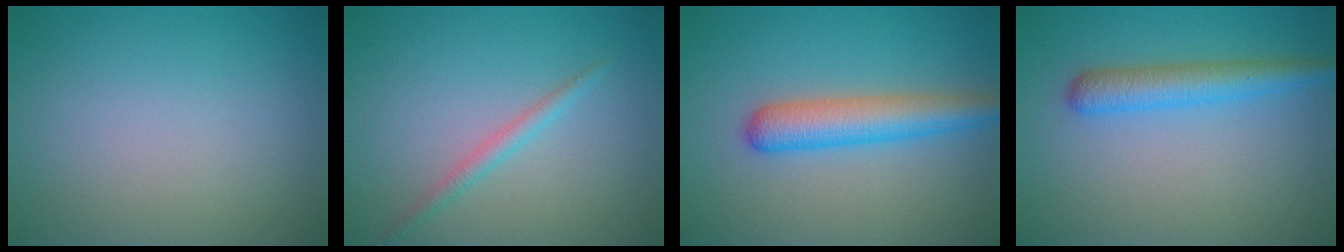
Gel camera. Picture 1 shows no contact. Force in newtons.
{"total": 1.5, "press": 1.5, "slide": 0.0}
{"total": 4.6, "press": 4.6, "slide": 0.2}
{"total": 3.4, "press": 3.4, "slide": 0.2}